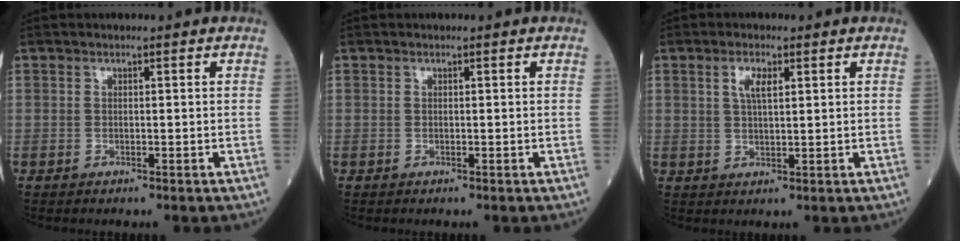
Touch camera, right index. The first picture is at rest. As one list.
[{"total": 0.0}, {"total": 3.2, "force": [1.3, 0.9, 2.8], "torque": [-0.057, 0.003, 0.026]}]